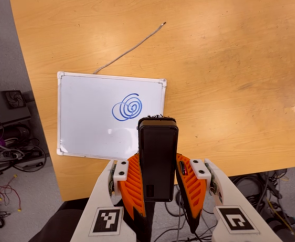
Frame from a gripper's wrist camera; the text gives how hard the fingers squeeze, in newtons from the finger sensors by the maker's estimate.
{"total": 5.2, "left": 3.5, "right": 7.0}